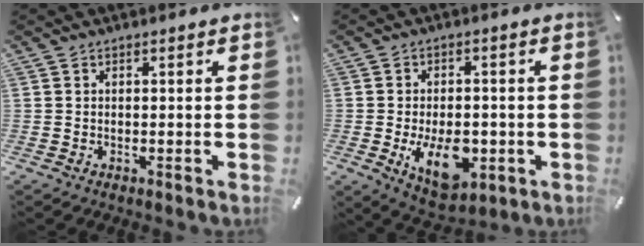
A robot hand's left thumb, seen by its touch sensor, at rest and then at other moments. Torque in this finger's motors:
{"motor_torque": [0.97, 2.61, 0.16, 0.07, 0.35]}